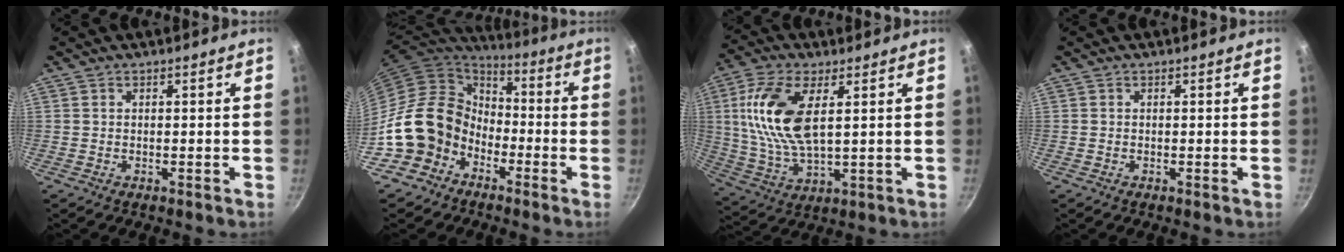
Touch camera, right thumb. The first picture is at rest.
{"total": 14.9, "force": [-6.4, 12.1, 6.1], "torque": [-0.058, 0.061, -0.120]}
{"total": 14.9, "force": [3.7, 7.0, 12.6], "torque": [-0.253, -0.007, 0.074]}
{"total": 0.0}